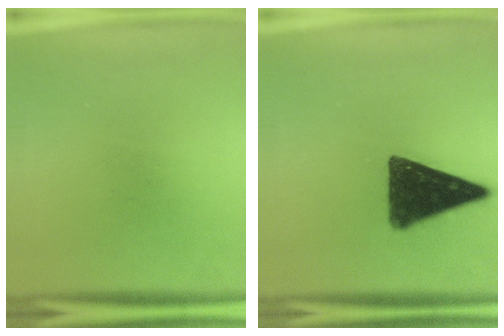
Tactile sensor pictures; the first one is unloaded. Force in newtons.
{"total": 14.2}